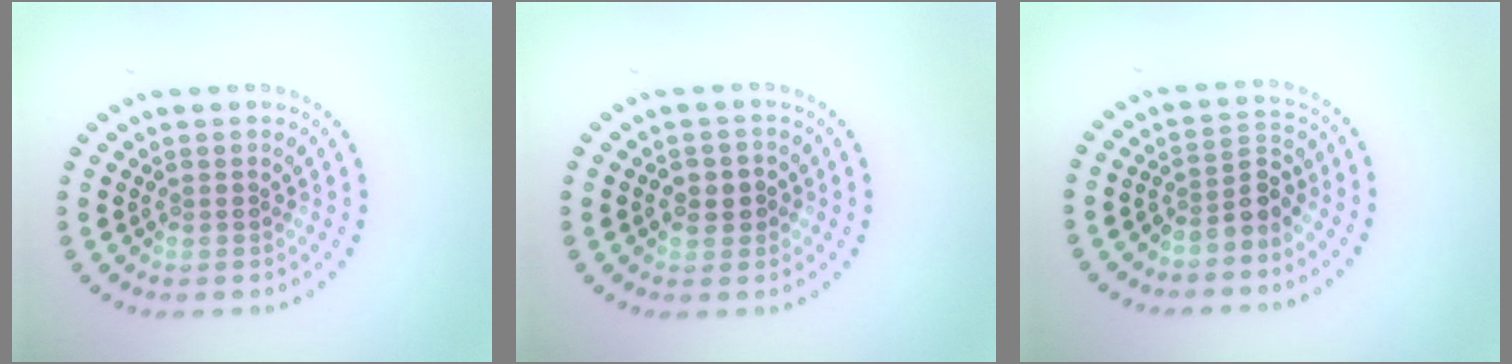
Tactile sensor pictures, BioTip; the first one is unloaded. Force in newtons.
{"total": 2.1, "press": 2.0, "slide": 0.4}
{"total": 2.7, "press": 2.0, "slide": 1.7}